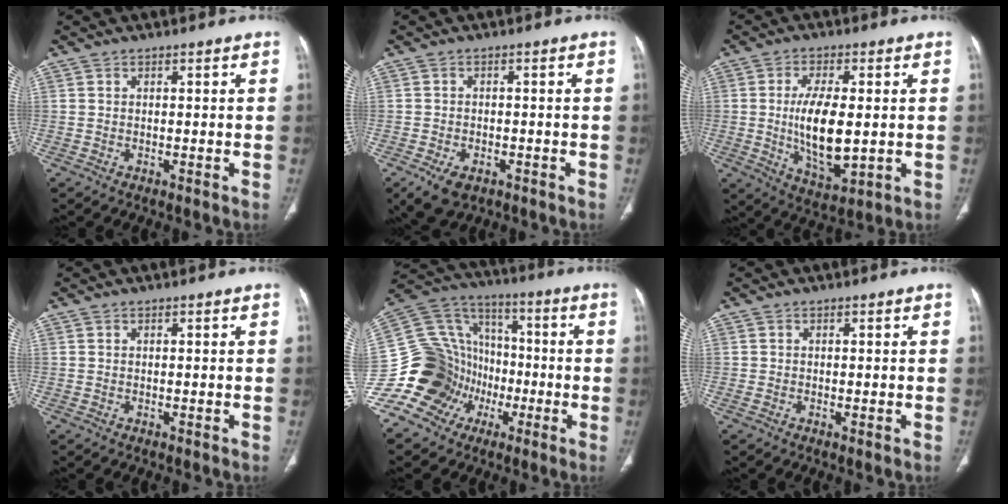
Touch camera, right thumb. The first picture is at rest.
{"total": 6.2, "force": [-3.4, 3.7, 3.6], "torque": [-0.065, 0.004, -0.051]}
{"total": 12.1, "force": [-0.2, 5.2, 10.9], "torque": [-0.192, -0.020, 0.004]}
{"total": 0.0}
{"total": 19.6, "force": [-7.3, 16.6, 7.3], "torque": [-0.122, 0.081, -0.130]}
{"total": 0.7, "force": [-0.2, 0.2, 0.6], "torque": [-0.017, -0.004, -0.005]}